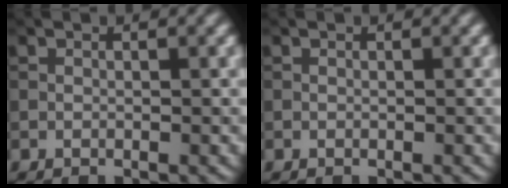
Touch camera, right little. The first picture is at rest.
{"total": 0.0}